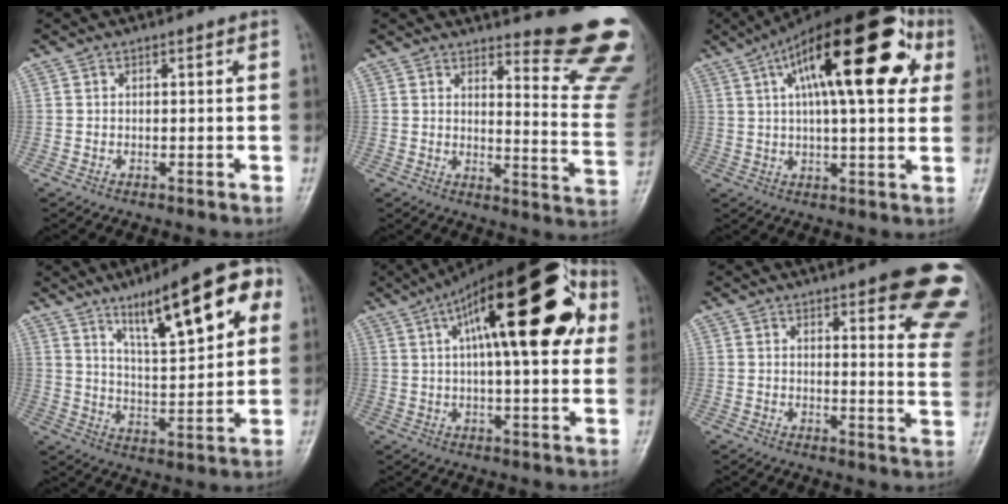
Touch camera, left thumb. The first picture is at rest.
{"total": 15.9, "force": [13.8, 2.1, 7.6], "torque": [-0.068, -0.160, 0.157]}
{"total": 24.4, "force": [8.6, 8.8, 21.0], "torque": [-0.307, 0.024, 0.123]}
{"total": 17.6, "force": [8.4, 5.2, 14.5], "torque": [-0.184, -0.023, 0.130]}
{"total": 25.5, "force": [8.1, 9.1, 22.4], "torque": [-0.322, 0.029, 0.113]}
{"total": 18.8, "force": [12.7, 4.5, 13.1], "torque": [-0.131, -0.061, 0.135]}